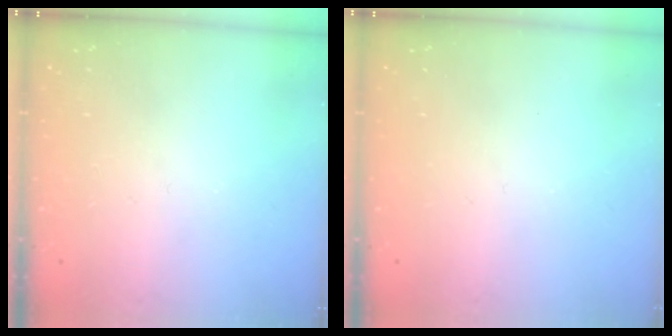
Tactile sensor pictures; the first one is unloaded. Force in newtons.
{"total": 0.0}